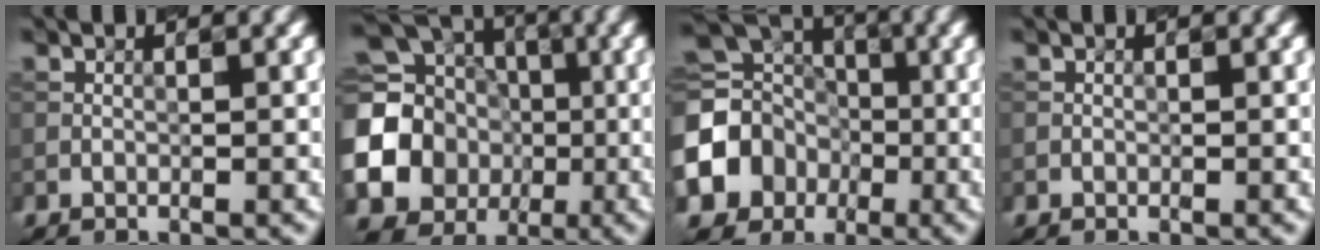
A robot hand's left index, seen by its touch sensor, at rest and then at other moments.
{"total": 20.1, "force": [-2.4, 18.9, 6.5], "torque": [-0.175, -0.011, -0.078]}
{"total": 11.7, "force": [-2.6, 10.3, 4.8], "torque": [-0.119, -0.015, -0.071]}
{"total": 0.0}